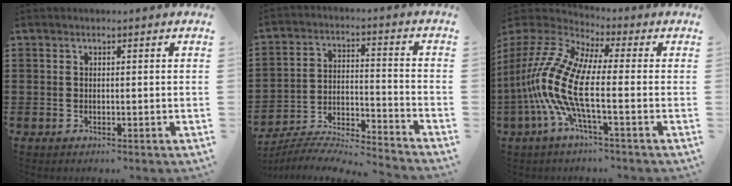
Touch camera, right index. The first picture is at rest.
{"total": 6.7, "force": [-6.5, 0.2, 1.6], "torque": [-0.037, -0.003, -0.134]}
{"total": 12.2, "force": [-3.1, 3.7, 11.2], "torque": [-0.285, -0.022, -0.074]}